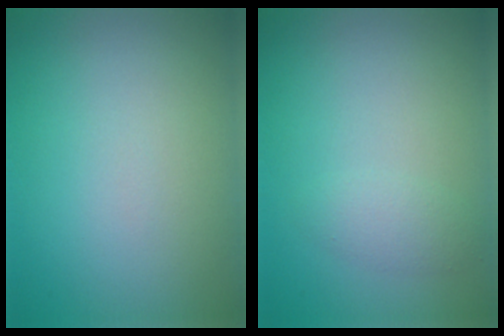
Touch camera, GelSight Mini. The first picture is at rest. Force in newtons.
{"total": 1.5, "press": 1.5, "slide": 0.0}